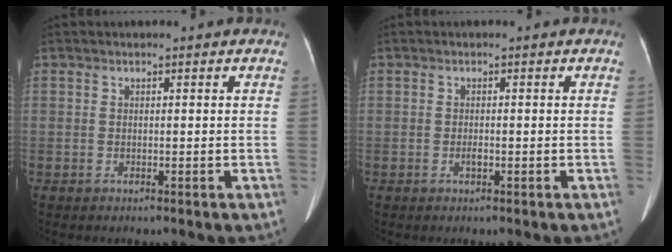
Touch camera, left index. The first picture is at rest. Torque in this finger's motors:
{"motor_torque": [0.19, 0.08, 0.06, 0.00]}